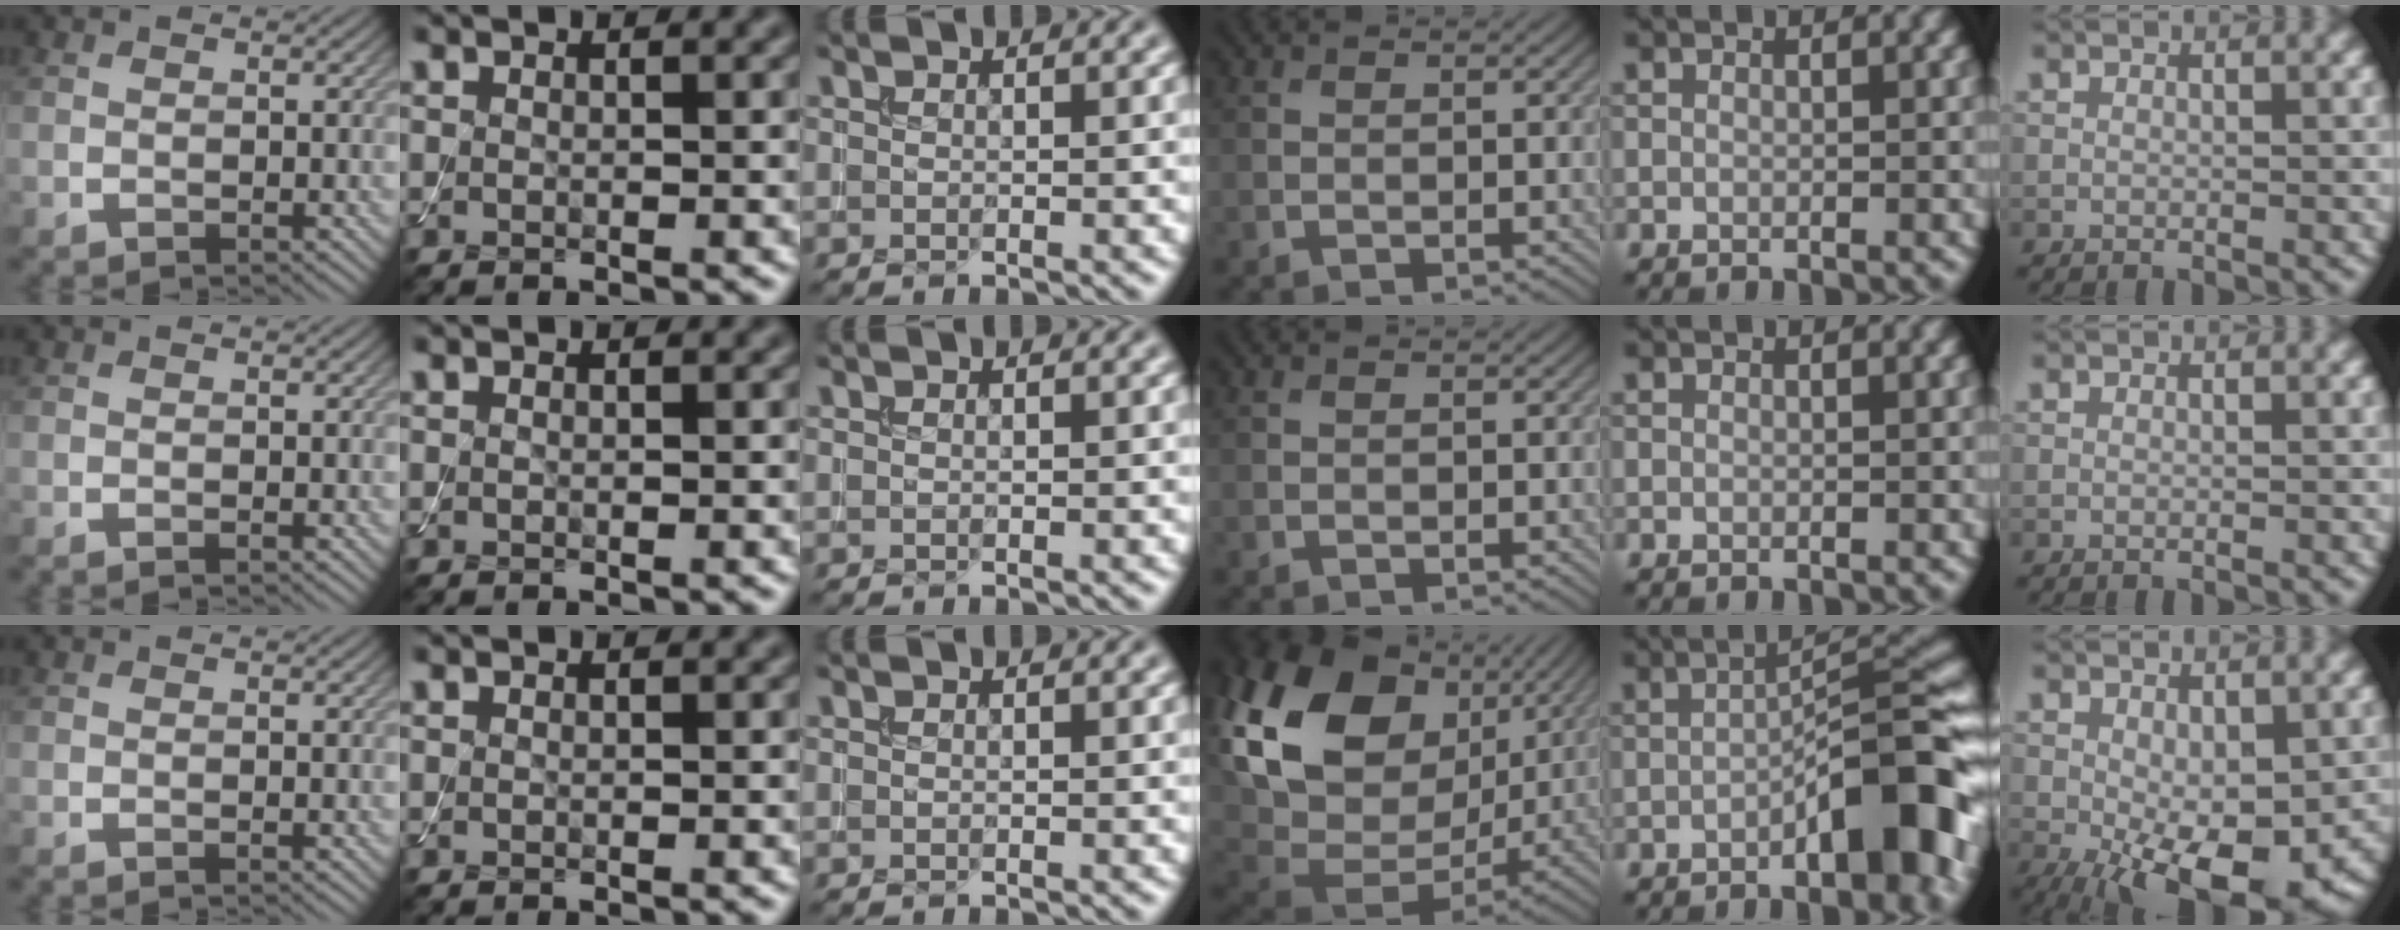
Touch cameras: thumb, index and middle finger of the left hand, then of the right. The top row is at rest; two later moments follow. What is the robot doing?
{"motion": "assemble", "object": "toy tower of hanoi"}